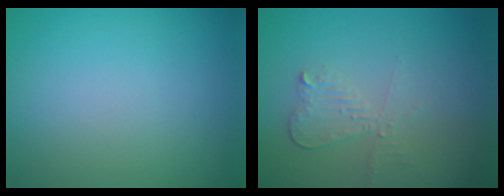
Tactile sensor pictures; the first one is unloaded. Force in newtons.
{"total": 2.0, "press": 1.9, "slide": 0.7}